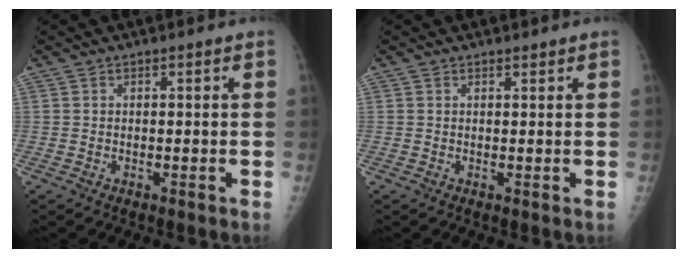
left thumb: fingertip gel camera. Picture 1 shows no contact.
{"total": 0.7, "force": [0.7, 0.2, 0.2], "torque": [-0.003, -0.006, 0.012]}